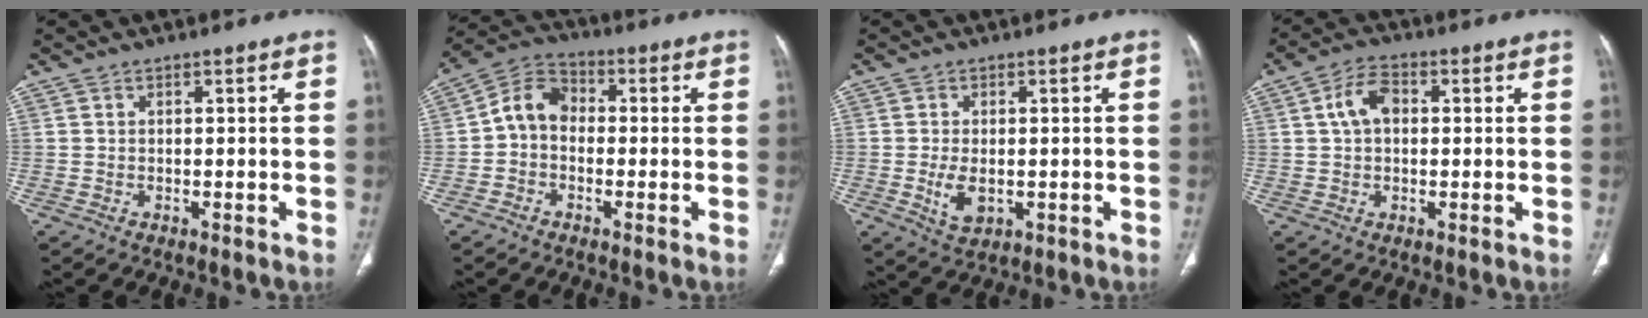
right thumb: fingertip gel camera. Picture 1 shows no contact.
{"total": 7.3, "force": [-0.7, 5.7, 4.6], "torque": [-0.065, 0.027, -0.031]}
{"total": 5.0, "force": [-0.8, 2.9, 4.0], "torque": [-0.075, -0.009, -0.007]}
{"total": 6.1, "force": [1.1, 3.9, 4.5], "torque": [-0.082, 0.015, 0.015]}